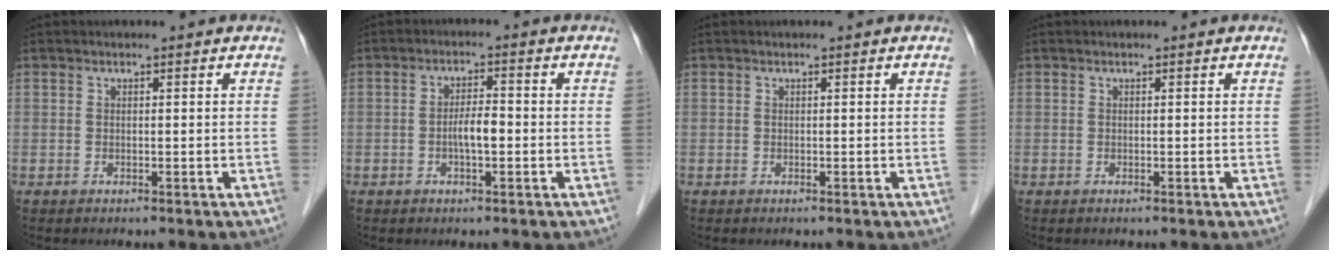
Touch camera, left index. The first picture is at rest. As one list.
[{"total": 3.3, "force": [-0.8, 0.8, 3.1], "torque": [-0.059, 0.004, -0.015]}, {"total": 0.0}, {"total": 0.0}]